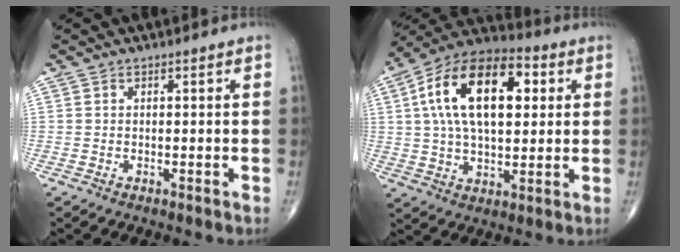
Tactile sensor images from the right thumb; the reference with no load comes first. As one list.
[{"total": 20.7, "force": [4.8, 11.1, 16.8], "torque": [-0.275, 0.015, 0.072]}]